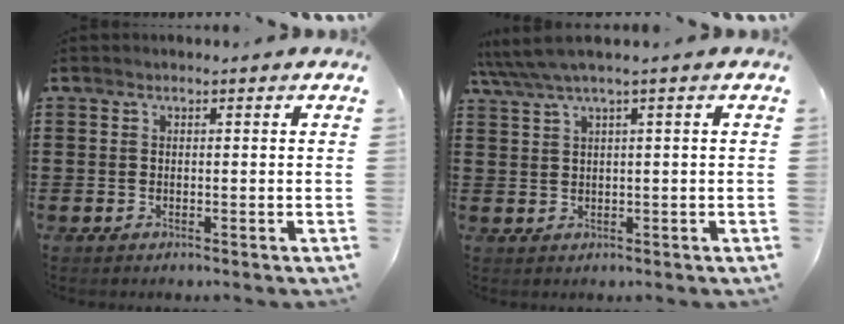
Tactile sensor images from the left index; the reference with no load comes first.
{"total": 2.3, "force": [1.0, -0.2, 2.1], "torque": [-0.050, -0.005, 0.012]}